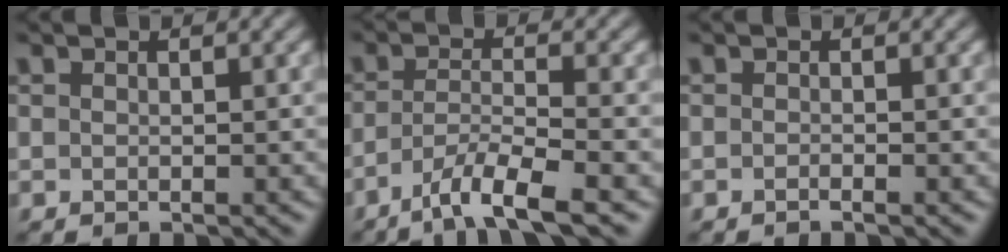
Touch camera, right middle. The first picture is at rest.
{"total": 5.6, "force": [-3.8, 0.9, 4.0], "torque": [-0.065, -0.001, -0.074]}
{"total": 0.6, "force": [-0.4, 0.1, 0.4], "torque": [-0.006, -0.002, -0.008]}